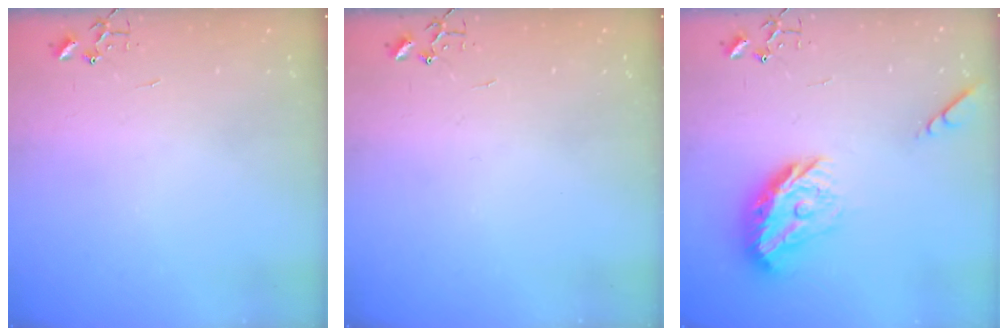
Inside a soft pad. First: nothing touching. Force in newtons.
{"total": 0.0}
{"total": 17.8, "press": 17.7, "slide": 0.6}